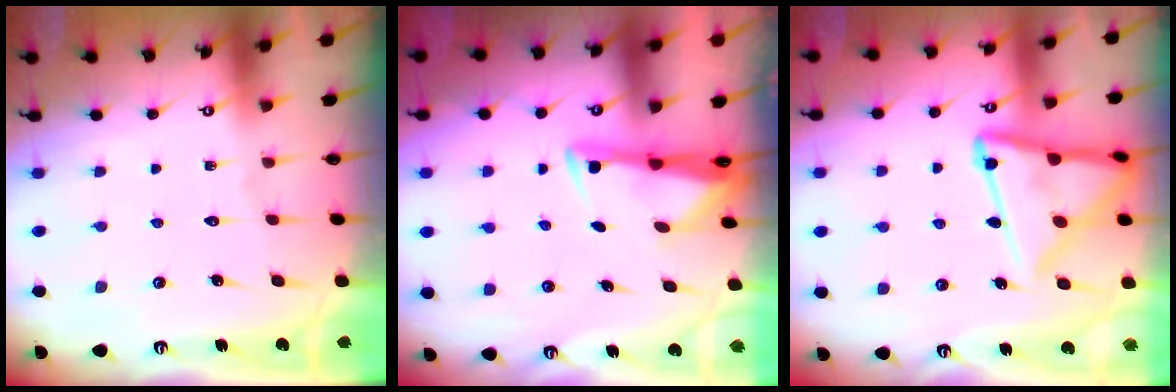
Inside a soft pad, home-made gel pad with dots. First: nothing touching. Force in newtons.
{"total": 3.2, "press": 3.1, "slide": 0.8}
{"total": 16.5, "press": 16.5, "slide": 1.5}